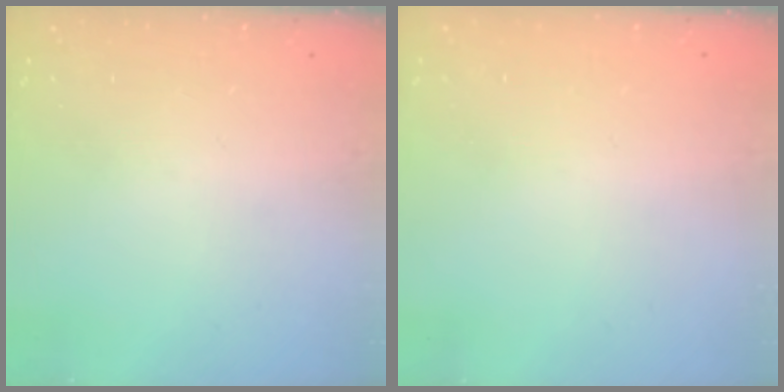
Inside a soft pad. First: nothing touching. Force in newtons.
{"total": 2.4, "press": 2.4, "slide": 0.2}